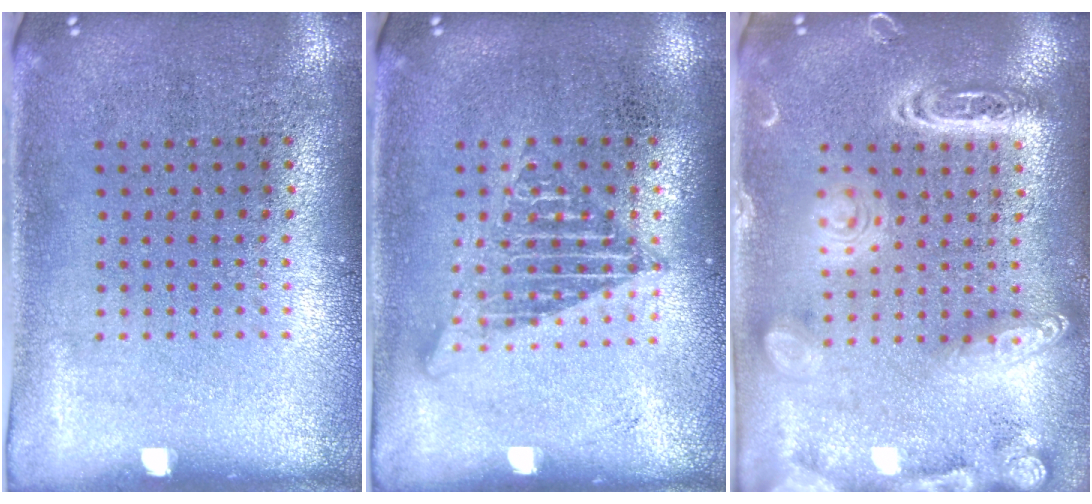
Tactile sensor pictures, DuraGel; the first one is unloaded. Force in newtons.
{"total": 1.2, "press": 1.2, "slide": 0.1}
{"total": 4.1, "press": 4.1, "slide": 0.4}